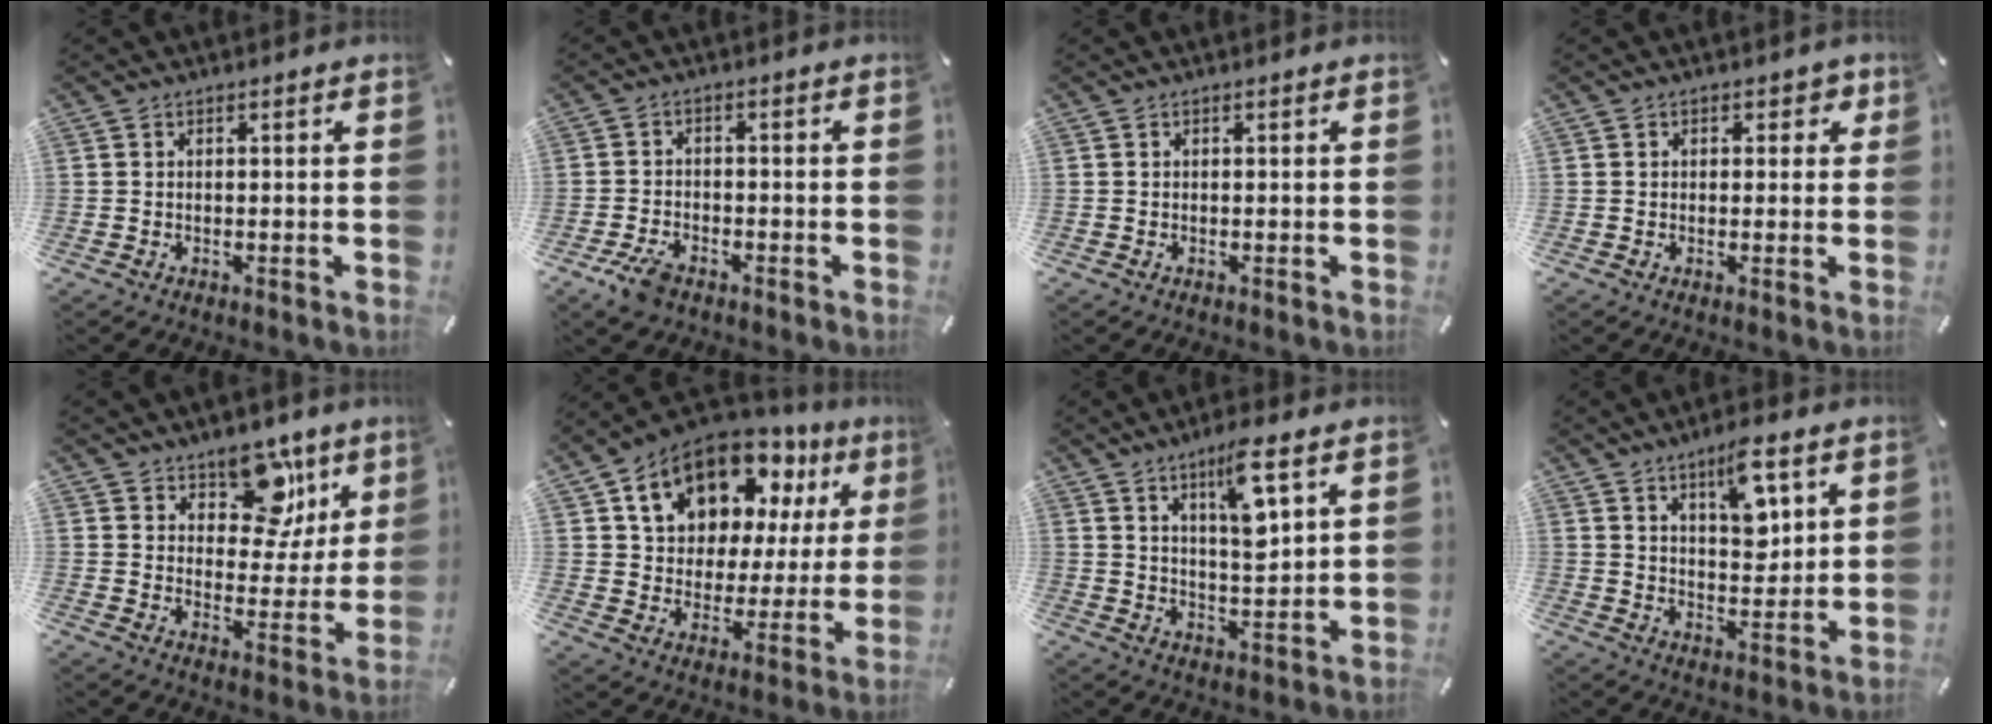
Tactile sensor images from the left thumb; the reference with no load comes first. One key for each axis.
{"total": 5.0, "fx": -3.2, "fy": 2.7, "fz": 2.7, "tx": -0.067, "ty": 0.013, "tz": -0.065}
{"total": 0.0}
{"total": 2.2, "fx": 0.6, "fy": 1.7, "fz": 1.3, "tx": -0.002, "ty": -0.002, "tz": 0.003}
{"total": 14.6, "fx": 8.8, "fy": 9.3, "fz": 7.0, "tx": -0.078, "ty": -0.062, "tz": 0.156}
{"total": 16.8, "fx": 10.6, "fy": 10.7, "fz": 7.5, "tx": -0.135, "ty": -0.061, "tz": 0.191}
{"total": 9.7, "fx": 5.6, "fy": 2.5, "fz": 7.5, "tx": -0.126, "ty": -0.028, "tz": 0.091}
{"total": 10.1, "fx": 5.8, "fy": 4.4, "fz": 7.0, "tx": -0.094, "ty": -0.031, "tz": 0.093}